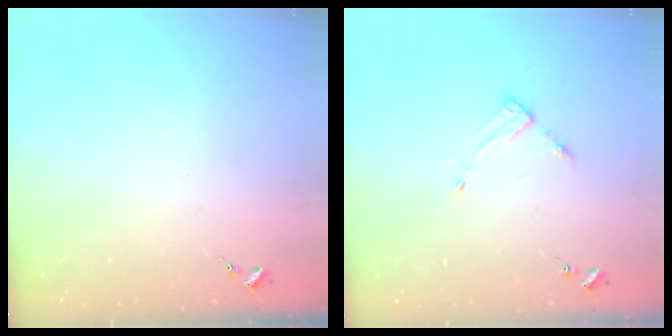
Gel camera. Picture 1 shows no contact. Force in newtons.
{"total": 3.5, "press": 3.5, "slide": 0.4}